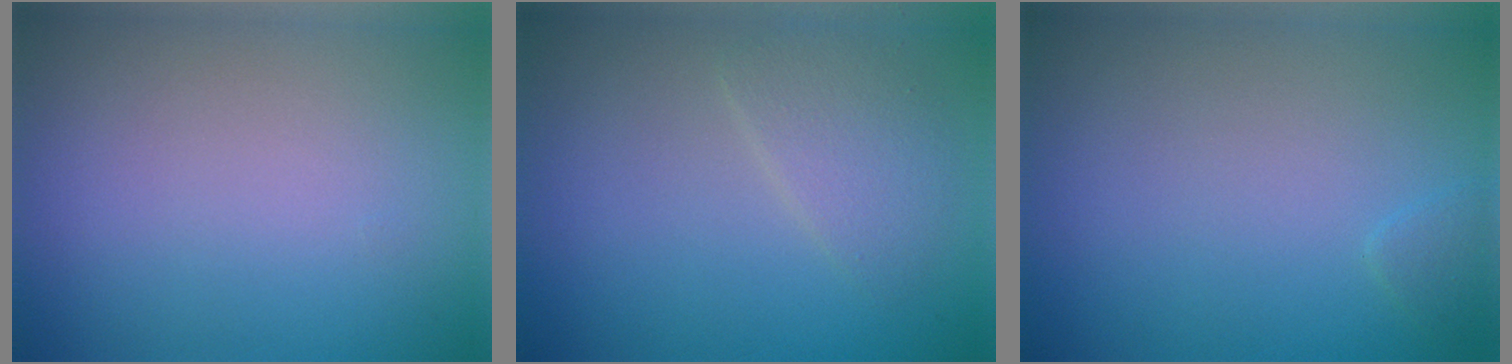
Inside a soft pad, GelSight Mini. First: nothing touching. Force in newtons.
{"total": 2.2, "press": 2.2, "slide": 0.1}
{"total": 0.7, "press": 0.7, "slide": 0.0}